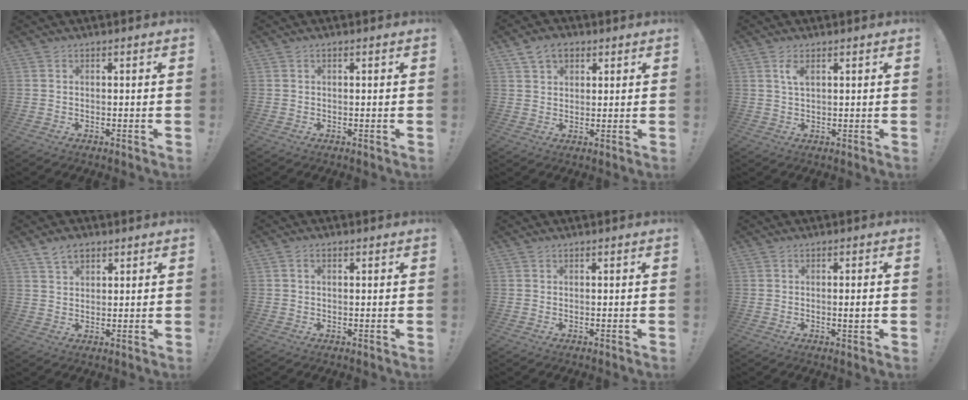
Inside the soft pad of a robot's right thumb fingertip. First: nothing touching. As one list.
[{"total": 0.0}, {"total": 6.3, "force": [3.6, 4.2, 2.9], "torque": [-0.046, -0.008, 0.068]}, {"total": 3.3, "force": [1.4, 1.4, 2.7], "torque": [-0.044, -0.004, 0.022]}, {"total": 5.0, "force": [3.3, 2.9, 2.3], "torque": [-0.040, -0.011, 0.062]}, {"total": 1.6, "force": [0.4, 1.0, 1.2], "torque": [-0.021, 0.003, 0.005]}, {"total": 0.0}, {"total": 2.8, "force": [-0.2, 0.1, 2.8], "torque": [-0.038, -0.005, -0.007]}]